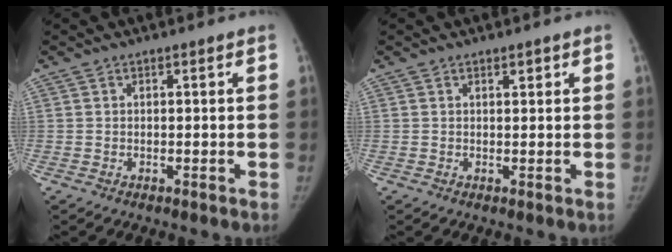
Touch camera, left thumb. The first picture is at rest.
{"total": 1.1, "force": [0.7, 0.4, 0.7], "torque": [-0.005, -0.004, 0.011]}